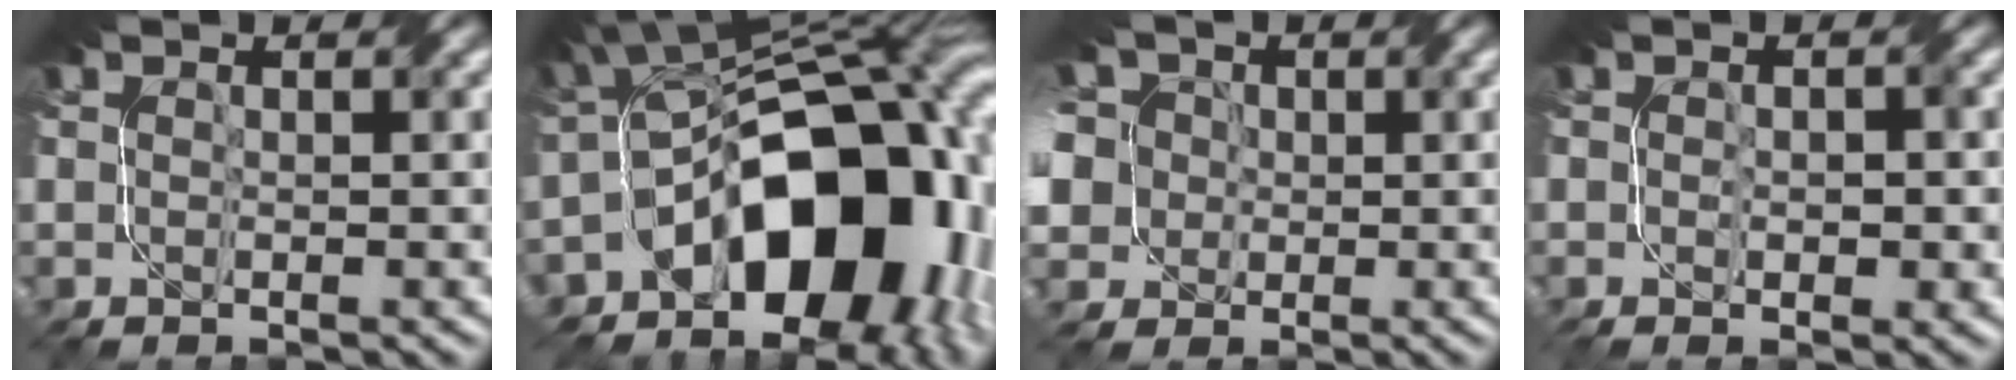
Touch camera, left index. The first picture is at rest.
{"total": 16.9, "force": [-5.9, 11.2, 11.2], "torque": [-0.131, 0.001, -0.097]}
{"total": 10.3, "force": [2.2, 8.9, 4.8], "torque": [-0.099, 0.035, -0.004]}
{"total": 2.8, "force": [-0.5, 1.4, 2.4], "torque": [-0.031, 0.001, 0.002]}